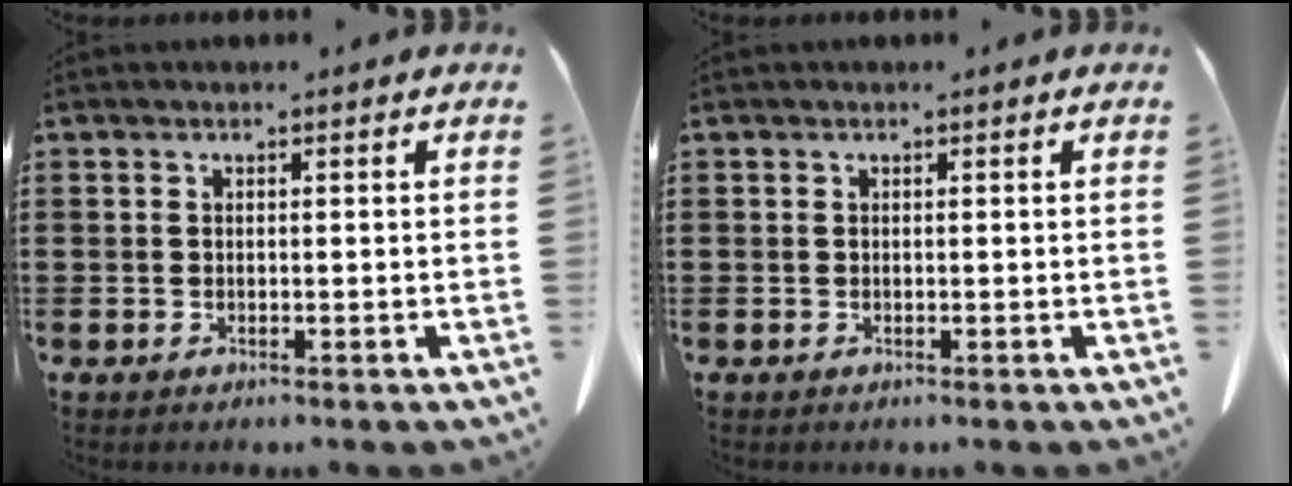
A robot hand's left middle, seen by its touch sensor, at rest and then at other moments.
{"total": 0.0}